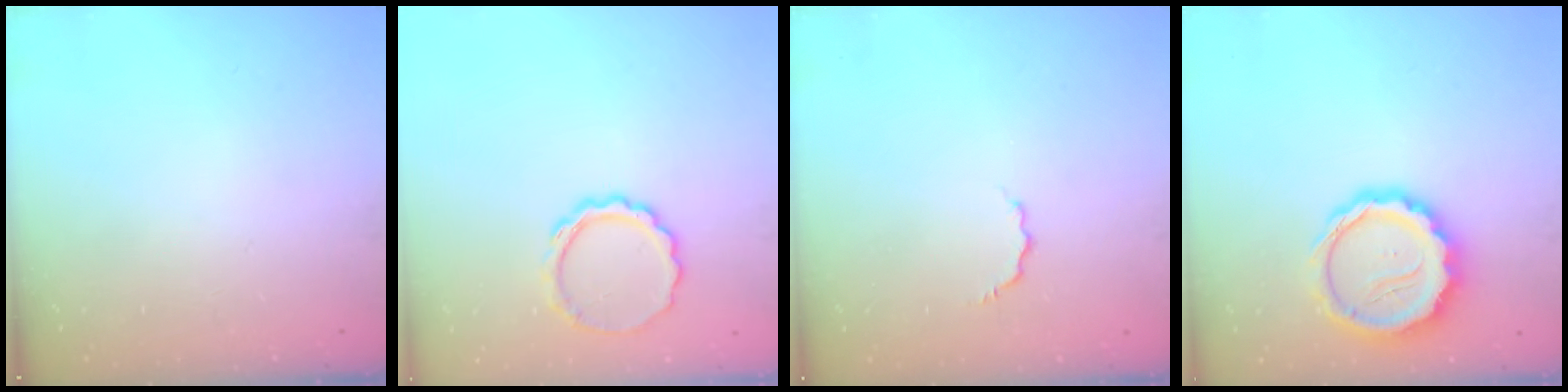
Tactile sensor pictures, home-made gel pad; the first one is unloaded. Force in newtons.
{"total": 8.2, "press": 8.1, "slide": 0.8}
{"total": 3.8, "press": 3.8, "slide": 0.8}
{"total": 14.0, "press": 13.7, "slide": 2.9}